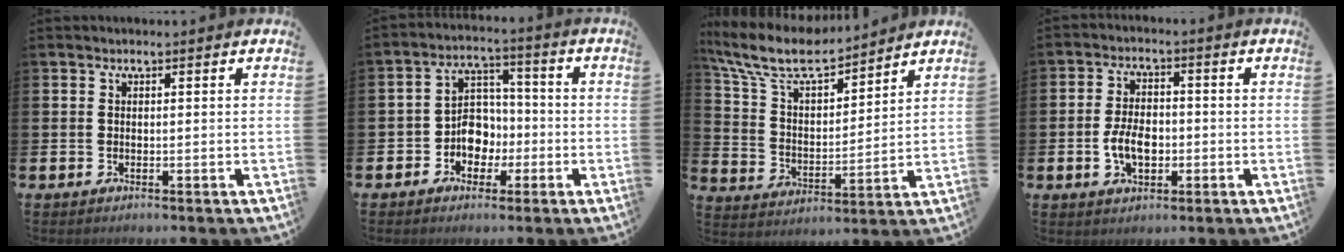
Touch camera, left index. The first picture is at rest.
{"total": 5.3, "force": [-1.2, 4.8, 1.9], "torque": [-0.049, 0.010, -0.028]}
{"total": 9.7, "force": [8.7, 2.3, 3.7], "torque": [-0.116, -0.049, 0.155]}
{"total": 5.2, "force": [-1.2, 3.1, 4.0], "torque": [-0.069, 0.002, -0.026]}